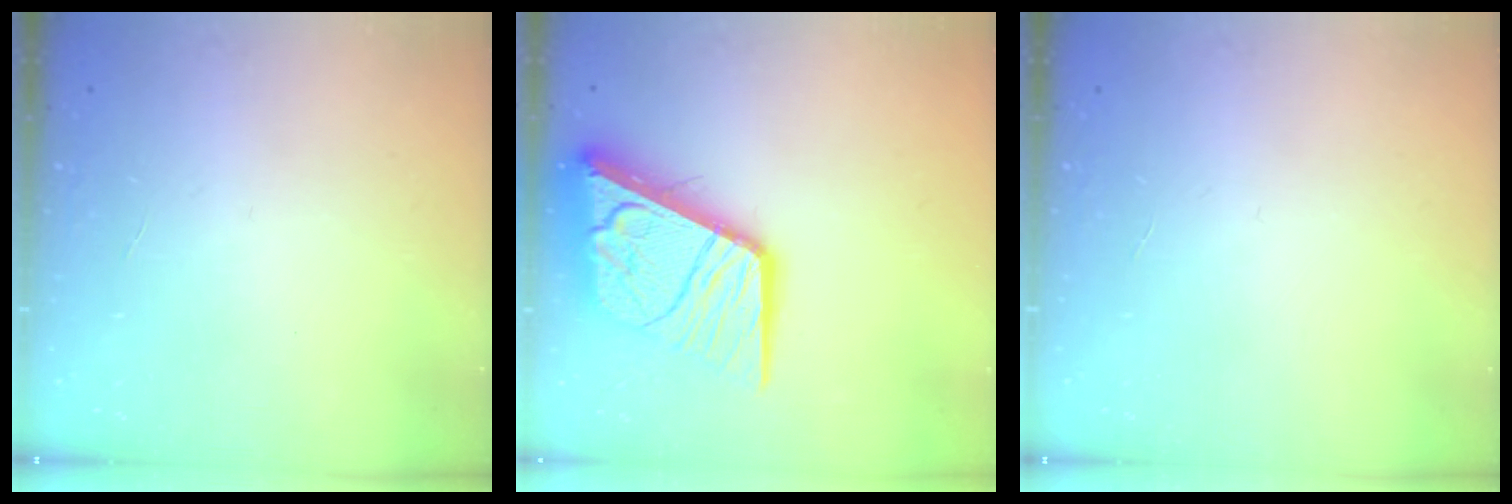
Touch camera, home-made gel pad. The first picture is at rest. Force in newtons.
{"total": 21.5, "press": 21.4, "slide": 2.5}
{"total": 0.0}